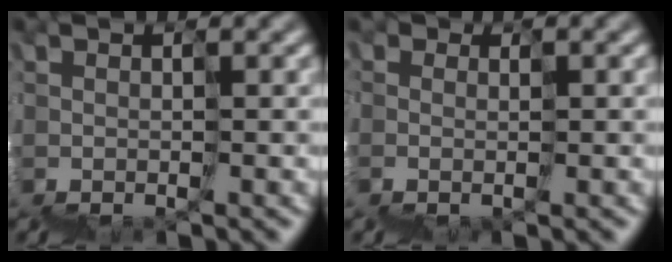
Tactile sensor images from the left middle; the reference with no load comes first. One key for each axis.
{"total": 1.5, "fx": -0.4, "fy": 1.4, "fz": -0.5, "tx": 0.020, "ty": 0.016, "tz": -0.001}